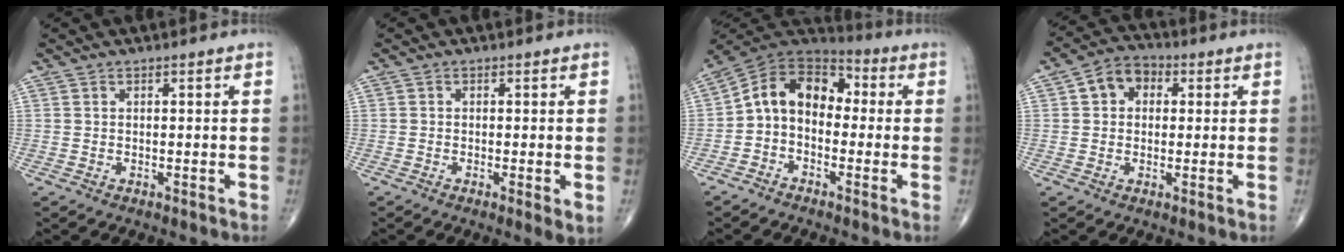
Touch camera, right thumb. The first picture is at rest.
{"total": 2.8, "force": [-0.6, 0.6, 2.7], "torque": [-0.049, -0.011, -0.013]}
{"total": 11.6, "force": [-0.7, 8.4, 8.0], "torque": [-0.107, 0.053, -0.031]}
{"total": 6.6, "force": [1.4, 5.2, 3.9], "torque": [-0.043, 0.015, 0.013]}